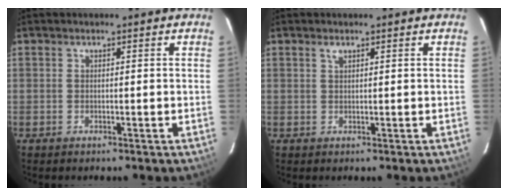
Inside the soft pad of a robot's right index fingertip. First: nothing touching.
{"total": 0.8, "force": [0.6, 0.3, 0.5], "torque": [-0.010, 0.003, 0.011]}